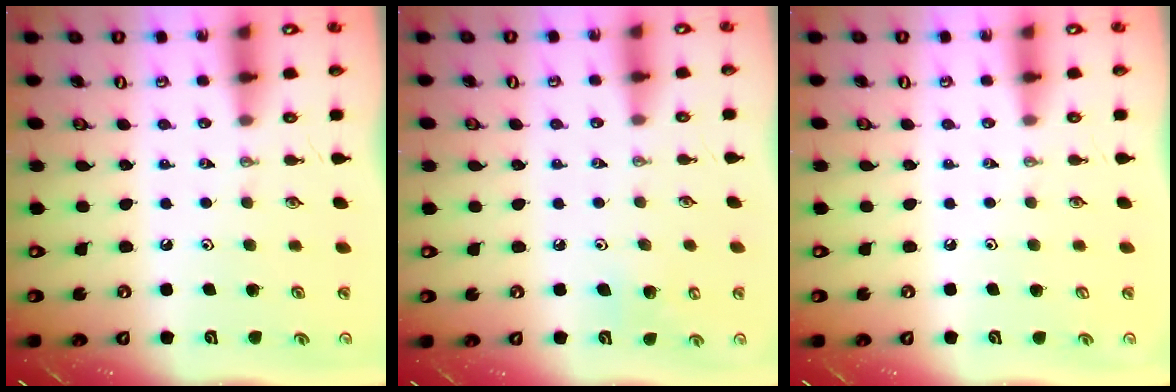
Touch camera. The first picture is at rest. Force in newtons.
{"total": 6.0, "press": 5.8, "slide": 1.7}
{"total": 1.0, "press": 0.2, "slide": 1.0}